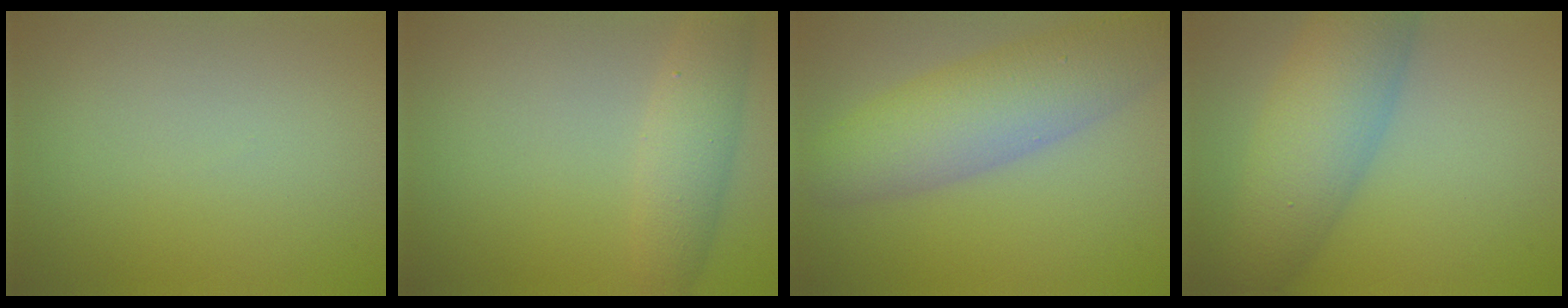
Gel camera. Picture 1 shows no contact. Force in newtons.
{"total": 3.4, "press": 3.4, "slide": 0.2}
{"total": 7.4, "press": 7.4, "slide": 0.3}
{"total": 7.4, "press": 7.4, "slide": 0.2}